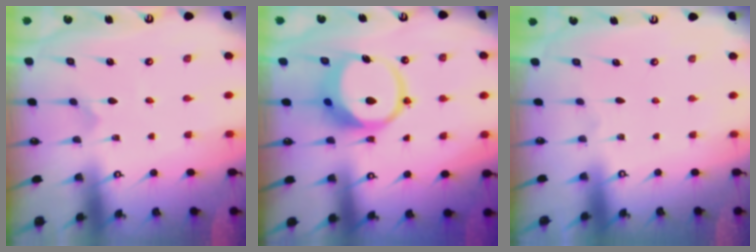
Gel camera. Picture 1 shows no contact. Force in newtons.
{"total": 11.3, "press": 11.2, "slide": 1.4}
{"total": 0.0}